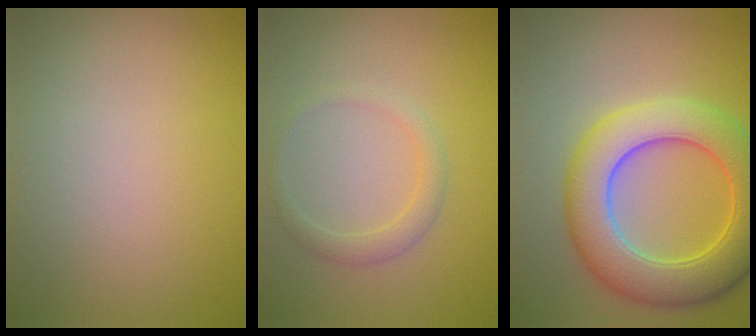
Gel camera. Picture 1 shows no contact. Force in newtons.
{"total": 1.7, "press": 1.7, "slide": 0.1}
{"total": 8.3, "press": 8.3, "slide": 0.5}